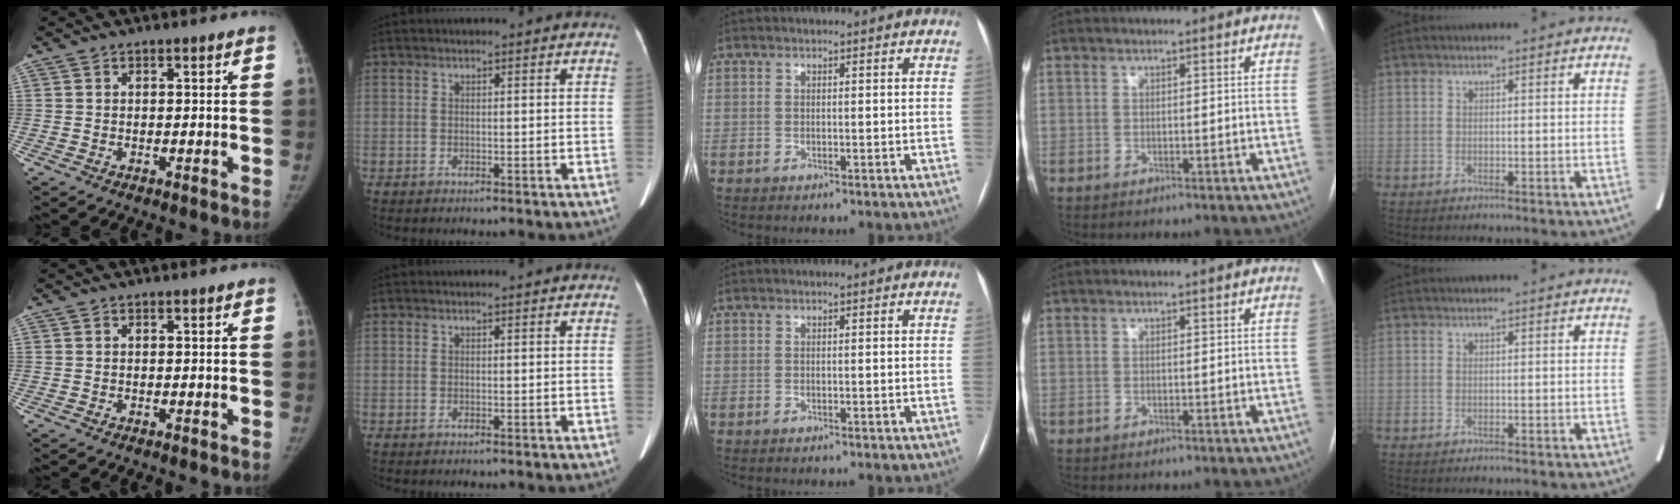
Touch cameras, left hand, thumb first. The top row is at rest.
{}